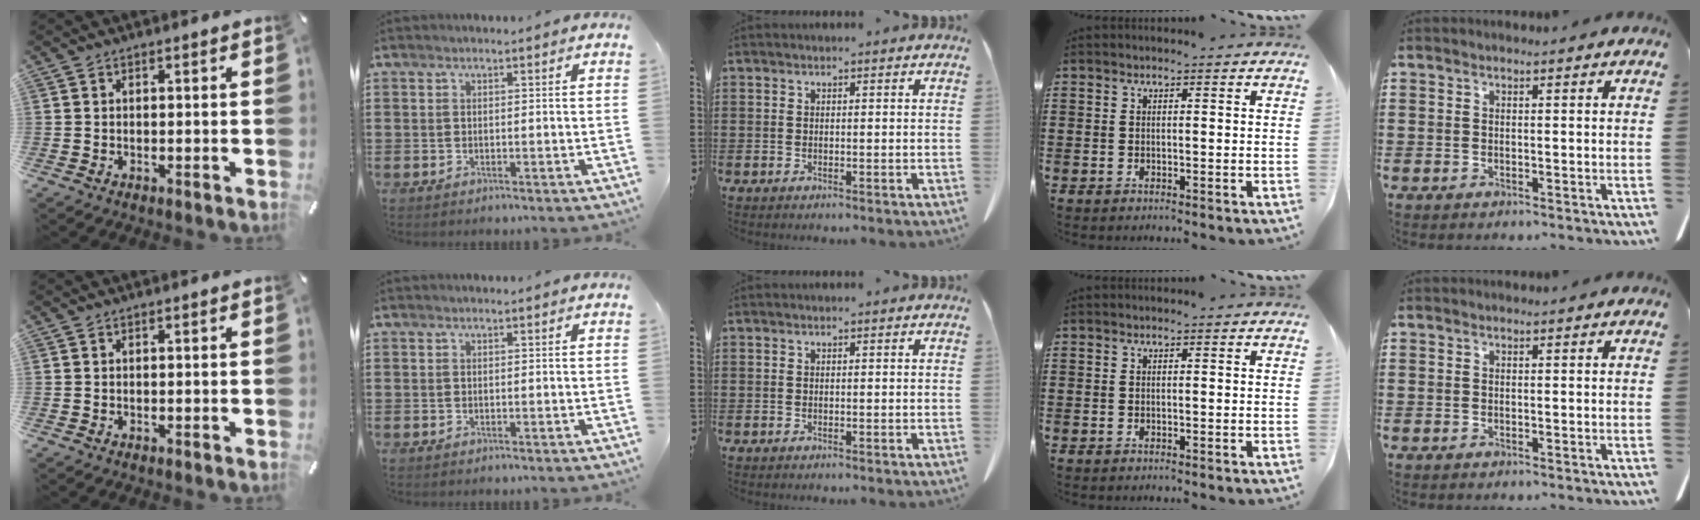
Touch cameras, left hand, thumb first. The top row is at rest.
{}